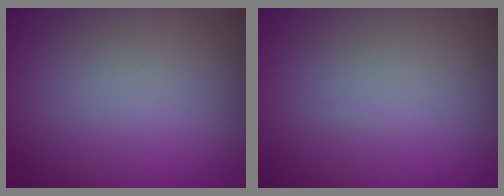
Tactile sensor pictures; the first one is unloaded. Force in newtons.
{"total": 0.0}